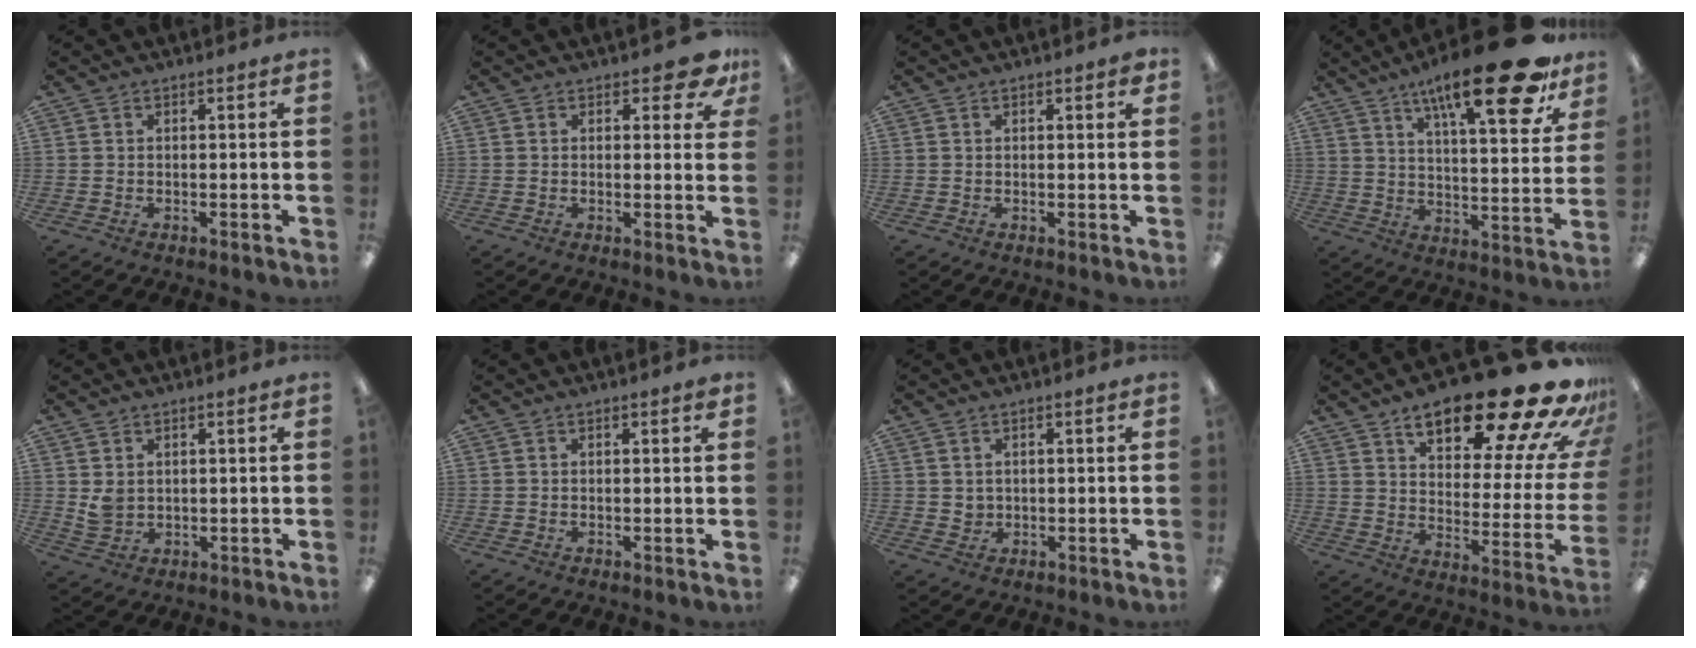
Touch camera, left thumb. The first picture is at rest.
{"total": 6.0, "force": [3.6, 2.7, 4.0], "torque": [-0.046, -0.014, 0.058]}
{"total": 1.7, "force": [0.9, 0.5, 1.3], "torque": [-0.012, -0.004, 0.011]}
{"total": 23.5, "force": [15.1, 6.7, 16.8], "torque": [-0.251, -0.082, 0.237]}
{"total": 3.4, "force": [1.4, 2.5, 1.8], "torque": [-0.031, 0.000, 0.025]}
{"total": 1.3, "force": [0.7, 0.3, 1.1], "torque": [-0.013, -0.002, 0.010]}
{"total": 2.0, "force": [0.8, 1.7, 0.6], "torque": [-0.006, 0.000, 0.012]}
{"total": 26.4, "force": [17.9, 7.8, 17.8], "torque": [-0.238, -0.126, 0.279]}